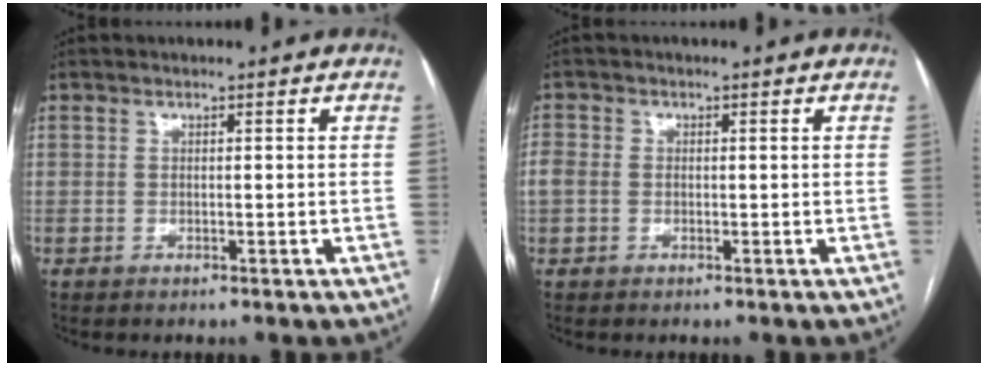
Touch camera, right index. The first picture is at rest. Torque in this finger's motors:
{"motor_torque": [0.39, 0.30, 0.18, 0.04]}